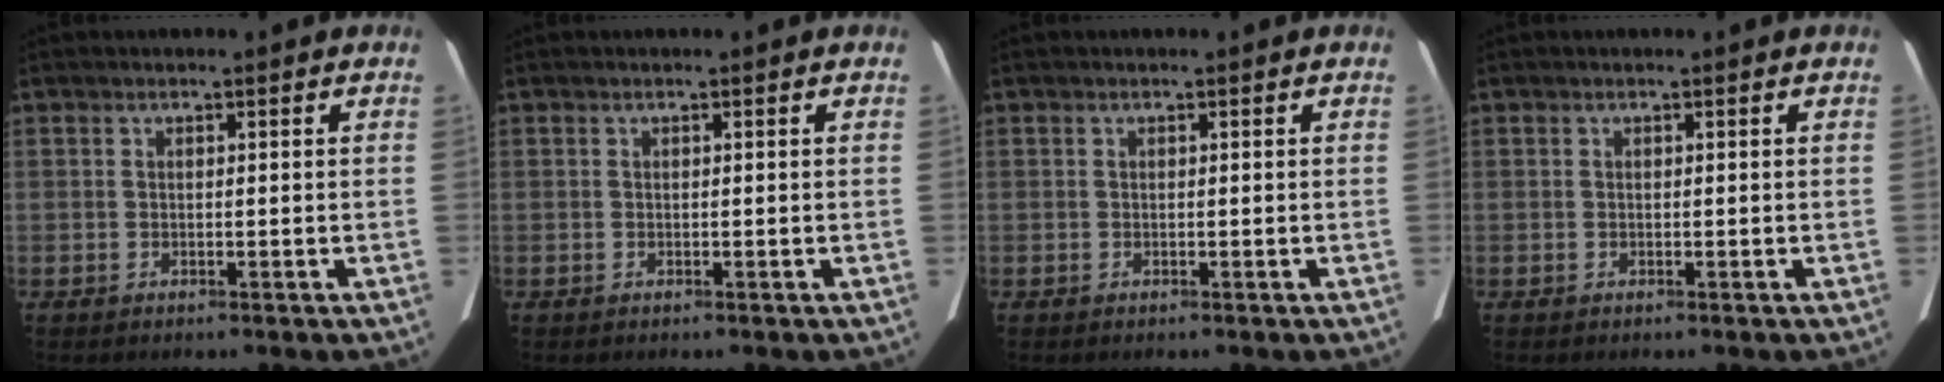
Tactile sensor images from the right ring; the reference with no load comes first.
{"total": 0.0}
{"total": 0.0}
{"total": 0.0}